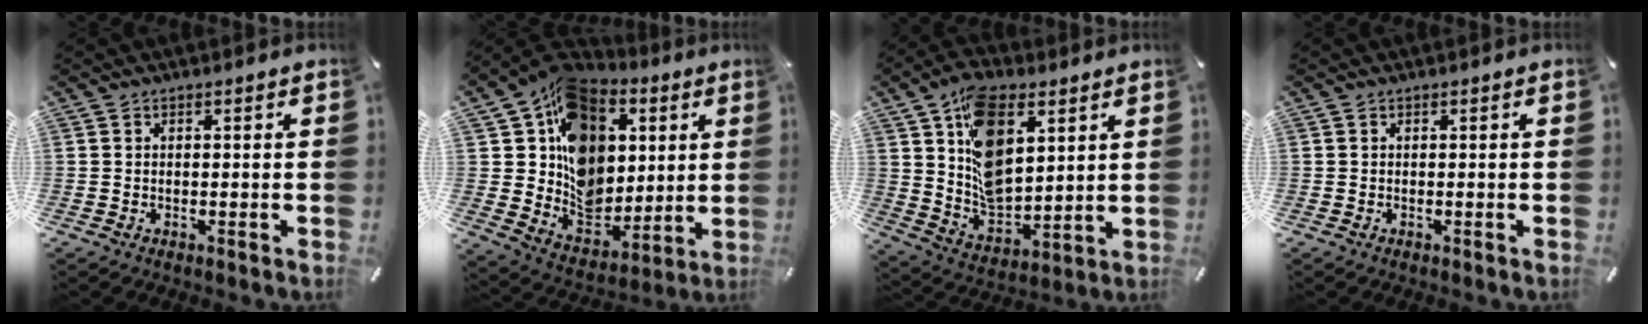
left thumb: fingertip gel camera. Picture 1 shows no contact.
{"total": 15.7, "force": [4.6, 13.2, 7.0], "torque": [-0.118, -0.034, 0.094]}
{"total": 15.1, "force": [6.4, 9.1, 10.1], "torque": [-0.189, -0.021, 0.120]}
{"total": 0.0}